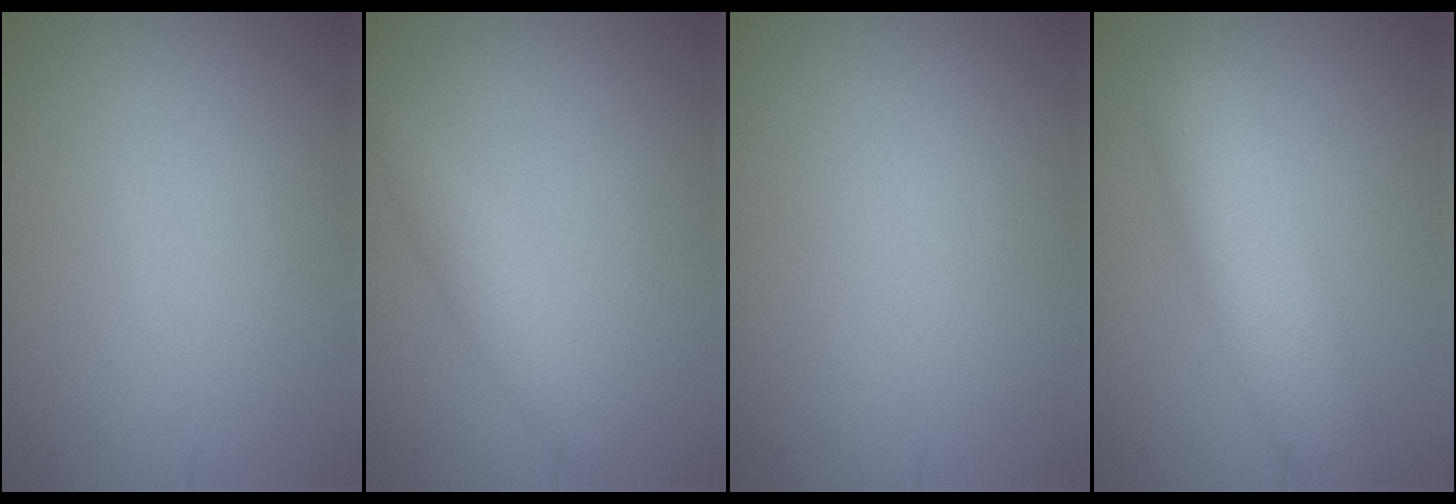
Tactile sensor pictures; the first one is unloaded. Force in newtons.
{"total": 2.2, "press": 2.2, "slide": 0.1}
{"total": 0.0}
{"total": 5.3, "press": 5.3, "slide": 0.2}